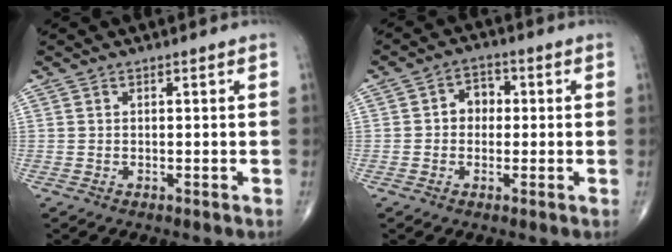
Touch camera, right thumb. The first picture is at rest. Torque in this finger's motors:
{"motor_torque": [0.82, 0.73, 0.37, -0.02, 0.00]}